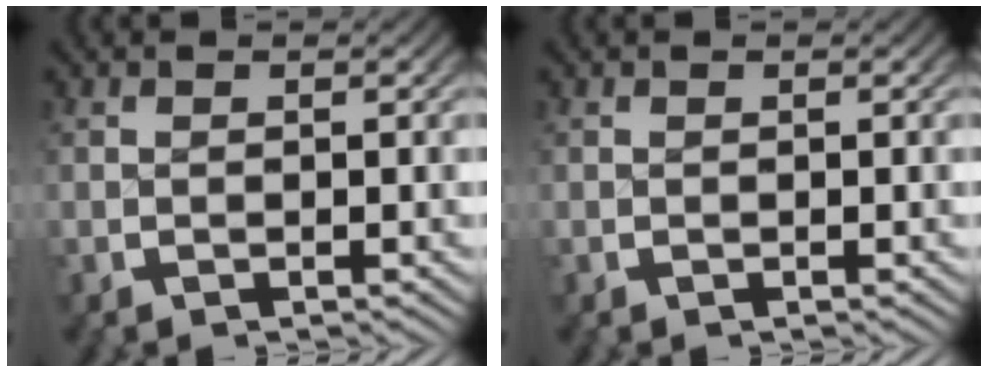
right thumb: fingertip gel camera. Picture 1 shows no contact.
{"total": 0.0}